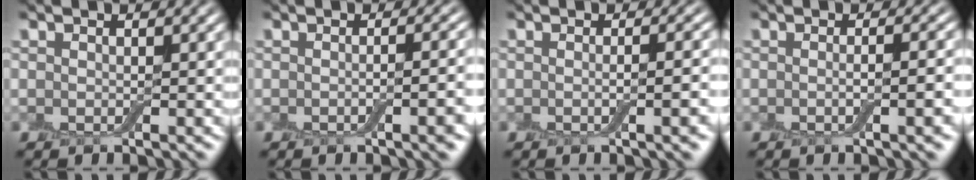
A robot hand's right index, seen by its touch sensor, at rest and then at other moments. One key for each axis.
{"total": 4.6, "fx": -1.0, "fy": 1.7, "fz": 4.1, "tx": -0.027, "ty": 0.007, "tz": -0.013}
{"total": 4.7, "fx": -0.5, "fy": 1.8, "fz": 4.3, "tx": -0.024, "ty": 0.011, "tz": -0.012}
{"total": 4.2, "fx": -0.5, "fy": 1.5, "fz": 3.9, "tx": -0.025, "ty": 0.009, "tz": -0.013}